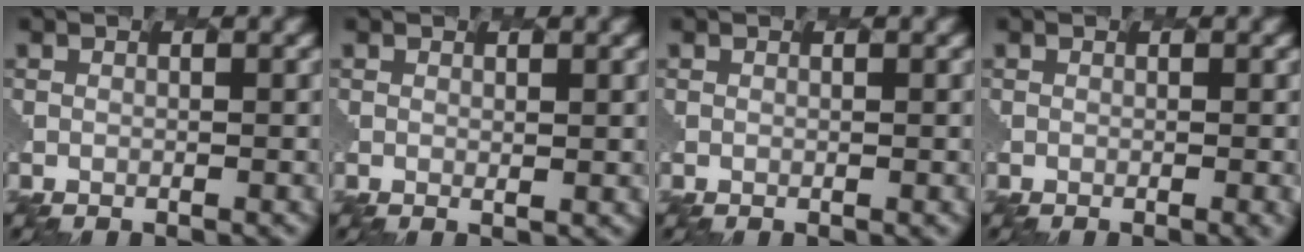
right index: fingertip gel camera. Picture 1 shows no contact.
{"total": 0.7, "force": [0.6, -0.1, 0.3], "torque": [-0.012, -0.010, 0.012]}
{"total": 0.6, "force": [0.1, 0.3, 0.6], "torque": [-0.004, 0.002, -0.002]}
{"total": 1.6, "force": [-0.5, 0.5, 1.5], "torque": [-0.019, 0.002, -0.001]}